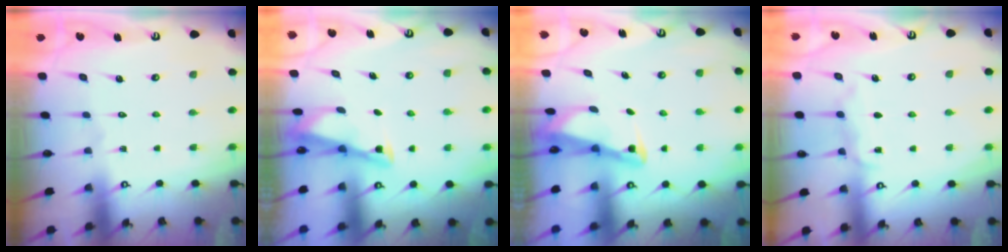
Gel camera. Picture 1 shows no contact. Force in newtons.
{"total": 3.0, "press": 3.0, "slide": 0.3}
{"total": 2.9, "press": 2.9, "slide": 0.4}
{"total": 6.7, "press": 6.6, "slide": 0.7}